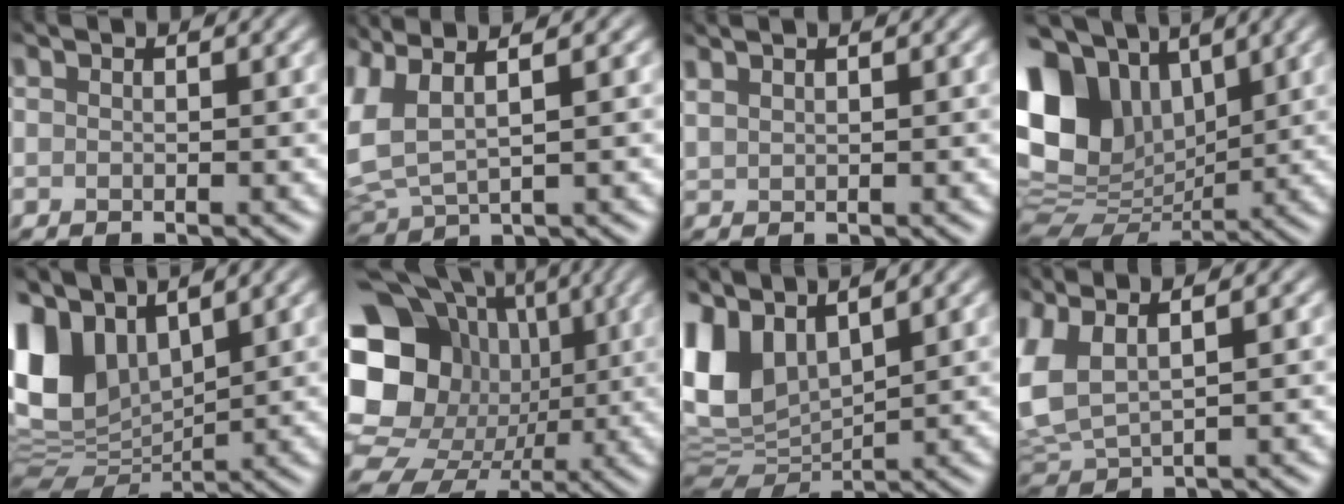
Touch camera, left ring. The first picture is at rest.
{"total": 5.3, "force": [1.8, 2.3, 4.4], "torque": [-0.124, 0.013, 0.037]}
{"total": 1.4, "force": [1.0, 0.4, 0.8], "torque": [-0.008, 0.008, 0.014]}
{"total": 13.7, "force": [4.0, 9.5, 8.9], "torque": [-0.217, 0.017, 0.077]}
{"total": 10.8, "force": [3.8, 6.8, 7.4], "torque": [-0.193, 0.010, 0.074]}
{"total": 19.9, "force": [1.3, 17.2, 9.9], "torque": [-0.206, 0.019, 0.011]}
{"total": 9.0, "force": [3.5, 5.3, 6.3], "torque": [-0.159, 0.009, 0.072]}
{"total": 6.0, "force": [1.8, 2.9, 4.9], "torque": [-0.138, 0.012, 0.039]}